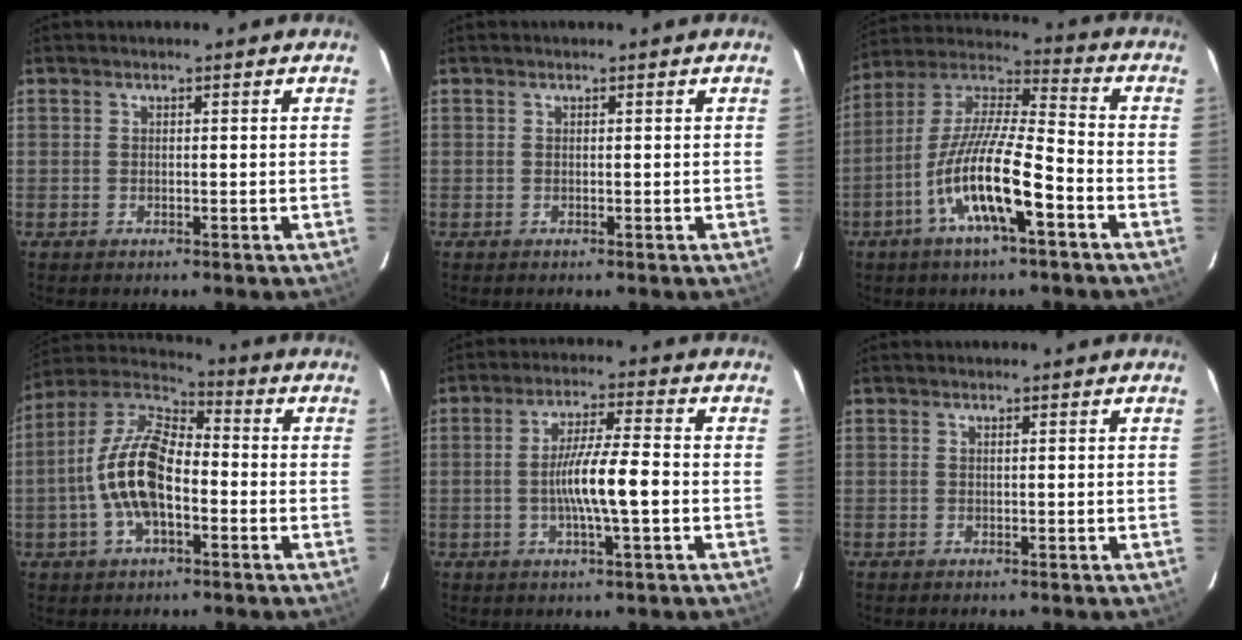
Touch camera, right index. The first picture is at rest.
{"total": 0.0}
{"total": 15.4, "force": [-6.6, 2.8, 13.6], "torque": [-0.263, -0.008, -0.131]}
{"total": 13.7, "force": [-3.2, 6.5, 11.6], "torque": [-0.240, 0.013, -0.062]}
{"total": 8.6, "force": [-1.7, 0.3, 8.4], "torque": [-0.152, -0.001, -0.030]}
{"total": 0.0}